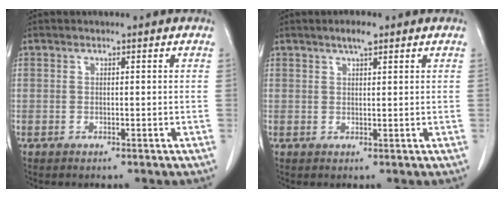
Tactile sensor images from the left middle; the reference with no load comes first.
{"total": 2.3, "force": [1.6, 0.5, 1.6], "torque": [-0.032, 0.003, 0.027]}